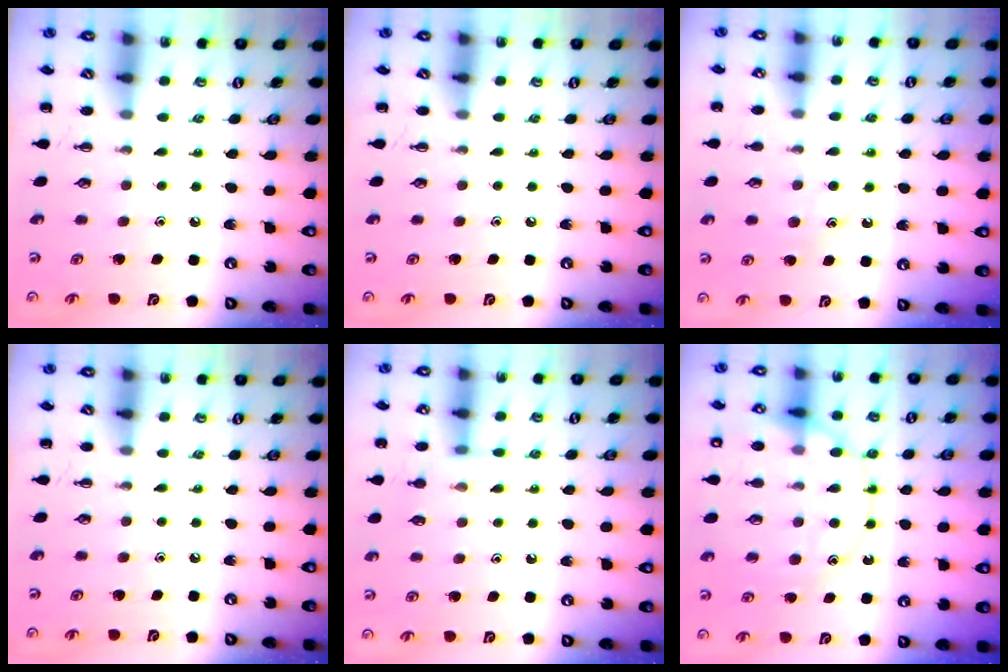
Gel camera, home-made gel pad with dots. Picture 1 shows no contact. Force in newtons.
{"total": 0.0}
{"total": 11.2, "press": 11.1, "slide": 1.0}
{"total": 0.0}
{"total": 5.6, "press": 5.4, "slide": 1.5}
{"total": 18.7, "press": 18.6, "slide": 1.9}